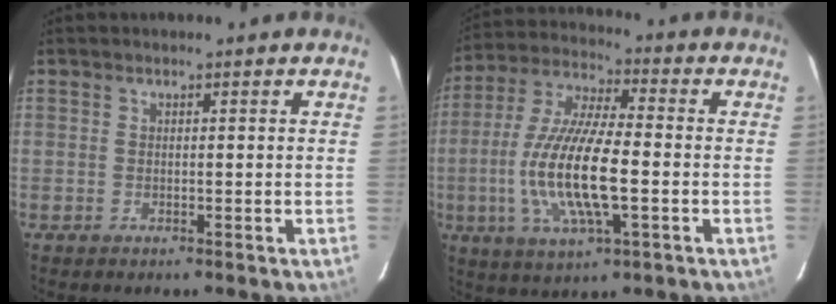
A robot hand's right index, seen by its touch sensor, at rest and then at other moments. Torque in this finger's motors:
{"motor_torque": [1.93, -0.21, 1.05, 0.21]}